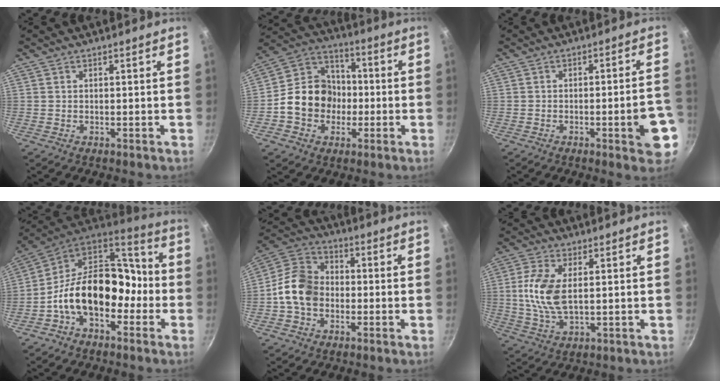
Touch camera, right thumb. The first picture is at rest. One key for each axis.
{"total": 14.1, "fx": -2.3, "fy": 12.0, "fz": 7.0, "tx": -0.087, "ty": 0.038, "tz": -0.055}
{"total": 9.1, "fx": -3.3, "fy": 2.3, "fz": 8.2, "tx": -0.084, "ty": 0.023, "tz": -0.038}
{"total": 19.4, "fx": -4.7, "fy": 13.0, "fz": 13.6, "tx": -0.181, "ty": 0.073, "tz": -0.096}
{"total": 11.6, "fx": -1.8, "fy": 8.9, "fz": 7.1, "tx": -0.108, "ty": 0.029, "tz": -0.054}
{"total": 9.7, "fx": 1.3, "fy": 4.8, "fz": 8.4, "tx": -0.172, "ty": -0.002, "tz": 0.027}